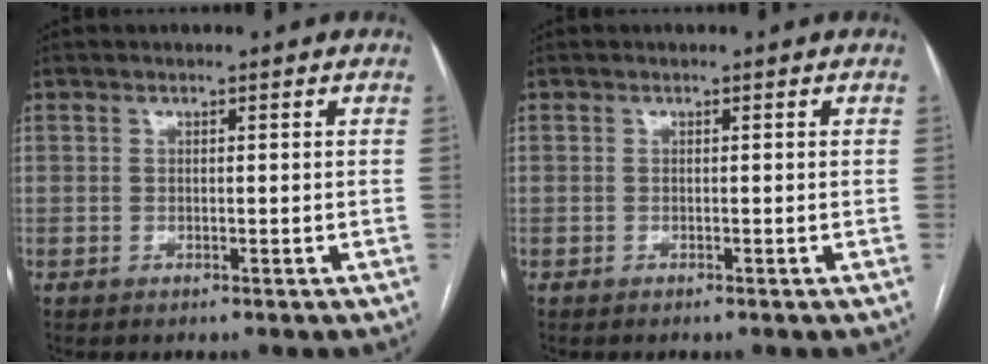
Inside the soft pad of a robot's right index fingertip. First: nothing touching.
{"total": 0.0}